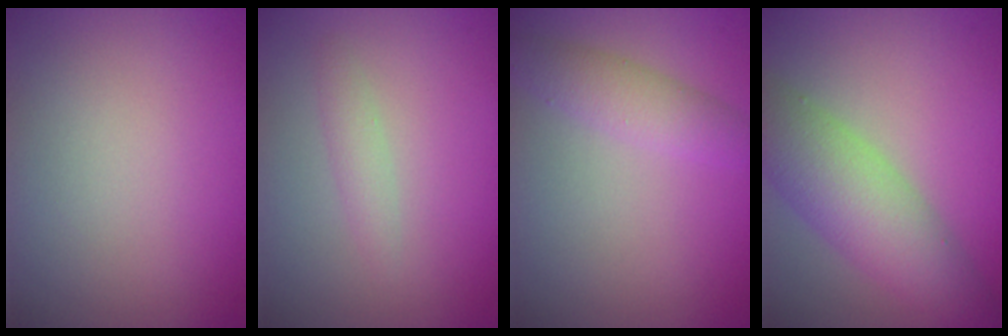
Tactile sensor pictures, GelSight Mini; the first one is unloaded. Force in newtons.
{"total": 1.2, "press": 1.2, "slide": 0.0}
{"total": 2.6, "press": 2.6, "slide": 0.1}
{"total": 6.5, "press": 6.5, "slide": 0.2}